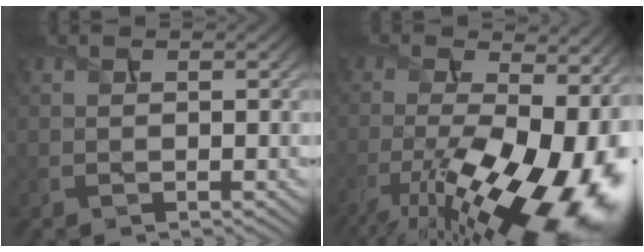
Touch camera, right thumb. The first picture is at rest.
{"total": 20.2, "force": [-8.2, 8.4, 16.5], "torque": [-0.262, -0.037, -0.113]}